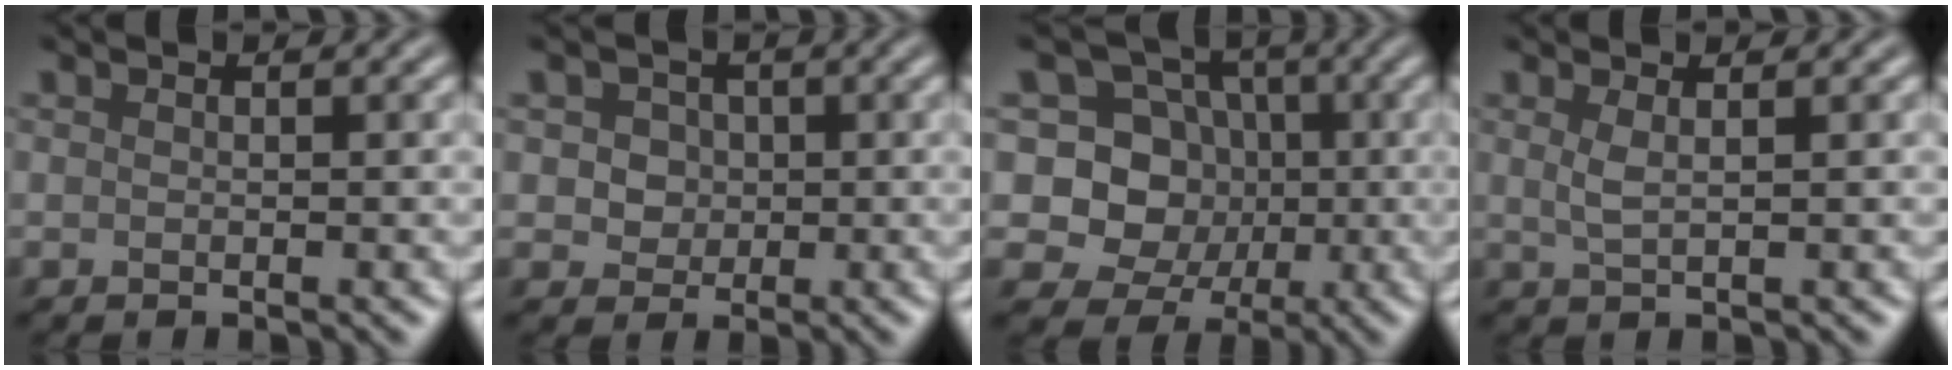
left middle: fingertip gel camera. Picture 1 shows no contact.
{"total": 3.6, "force": [1.1, 3.0, 1.5], "torque": [-0.008, 0.023, 0.003]}
{"total": 8.2, "force": [1.2, 7.6, 3.0], "torque": [-0.061, 0.033, -0.011]}
{"total": 1.2, "force": [0.6, 0.1, 1.0], "torque": [-0.029, 0.001, 0.013]}